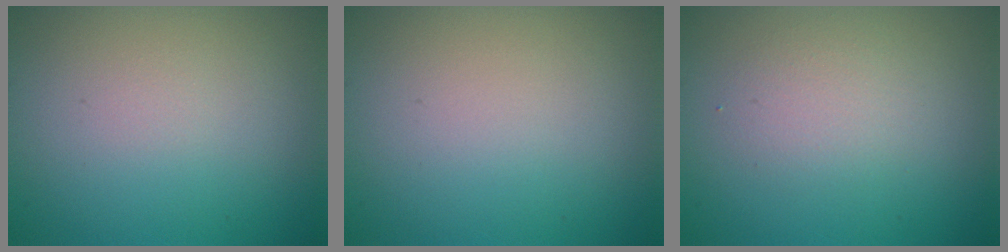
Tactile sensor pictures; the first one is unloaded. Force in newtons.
{"total": 0.0}
{"total": 1.8, "press": 1.8, "slide": 0.0}